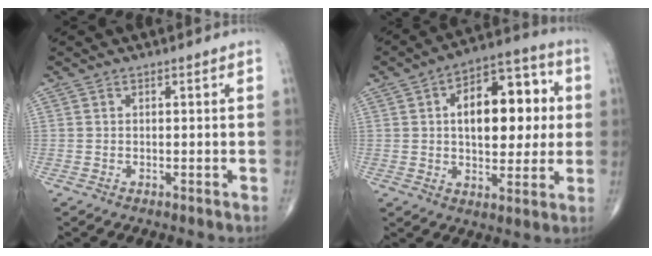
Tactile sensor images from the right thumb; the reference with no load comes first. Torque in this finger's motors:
{"motor_torque": [-0.93, 1.56, 0.90, 0.60, 0.10]}